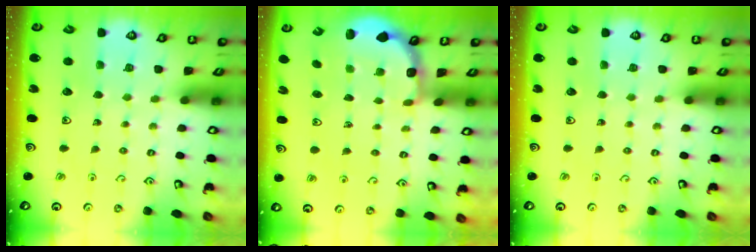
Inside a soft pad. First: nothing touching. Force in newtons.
{"total": 2.5, "press": 1.9, "slide": 1.6}
{"total": 0.0}